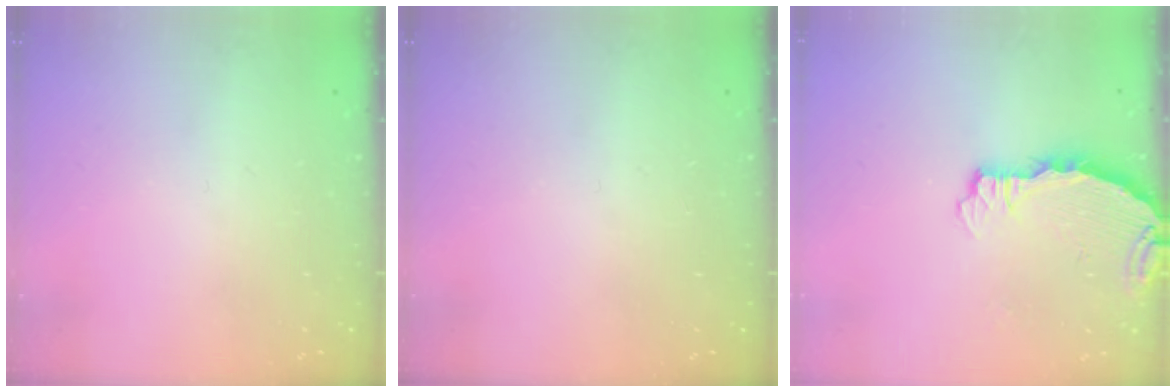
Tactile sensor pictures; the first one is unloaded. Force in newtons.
{"total": 0.0}
{"total": 3.7, "press": 3.7, "slide": 0.3}